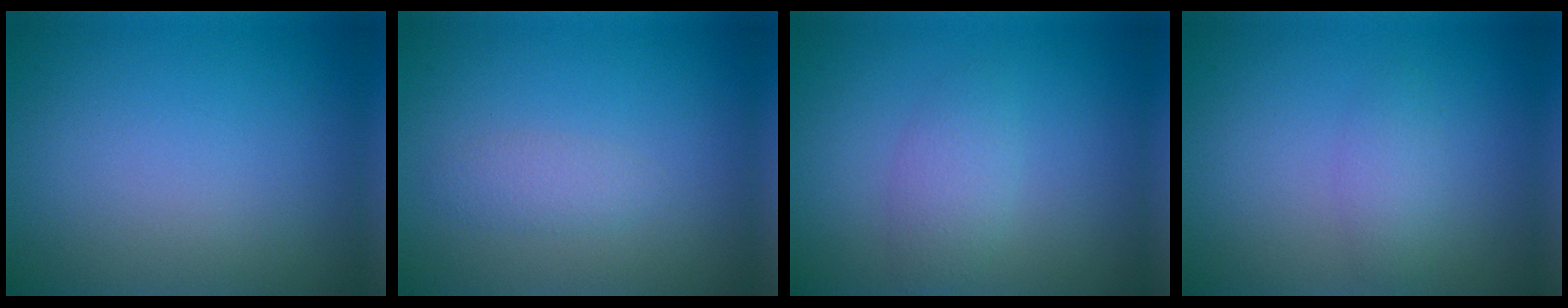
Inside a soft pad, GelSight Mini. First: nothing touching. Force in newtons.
{"total": 1.3, "press": 1.3, "slide": 0.0}
{"total": 2.1, "press": 2.0, "slide": 0.0}
{"total": 1.8, "press": 1.8, "slide": 0.1}